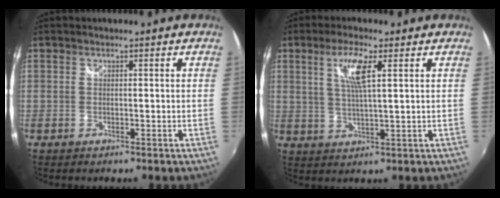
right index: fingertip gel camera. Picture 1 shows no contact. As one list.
[{"total": 6.4, "force": [2.5, 0.8, 5.9], "torque": [-0.115, 0.000, 0.047]}]